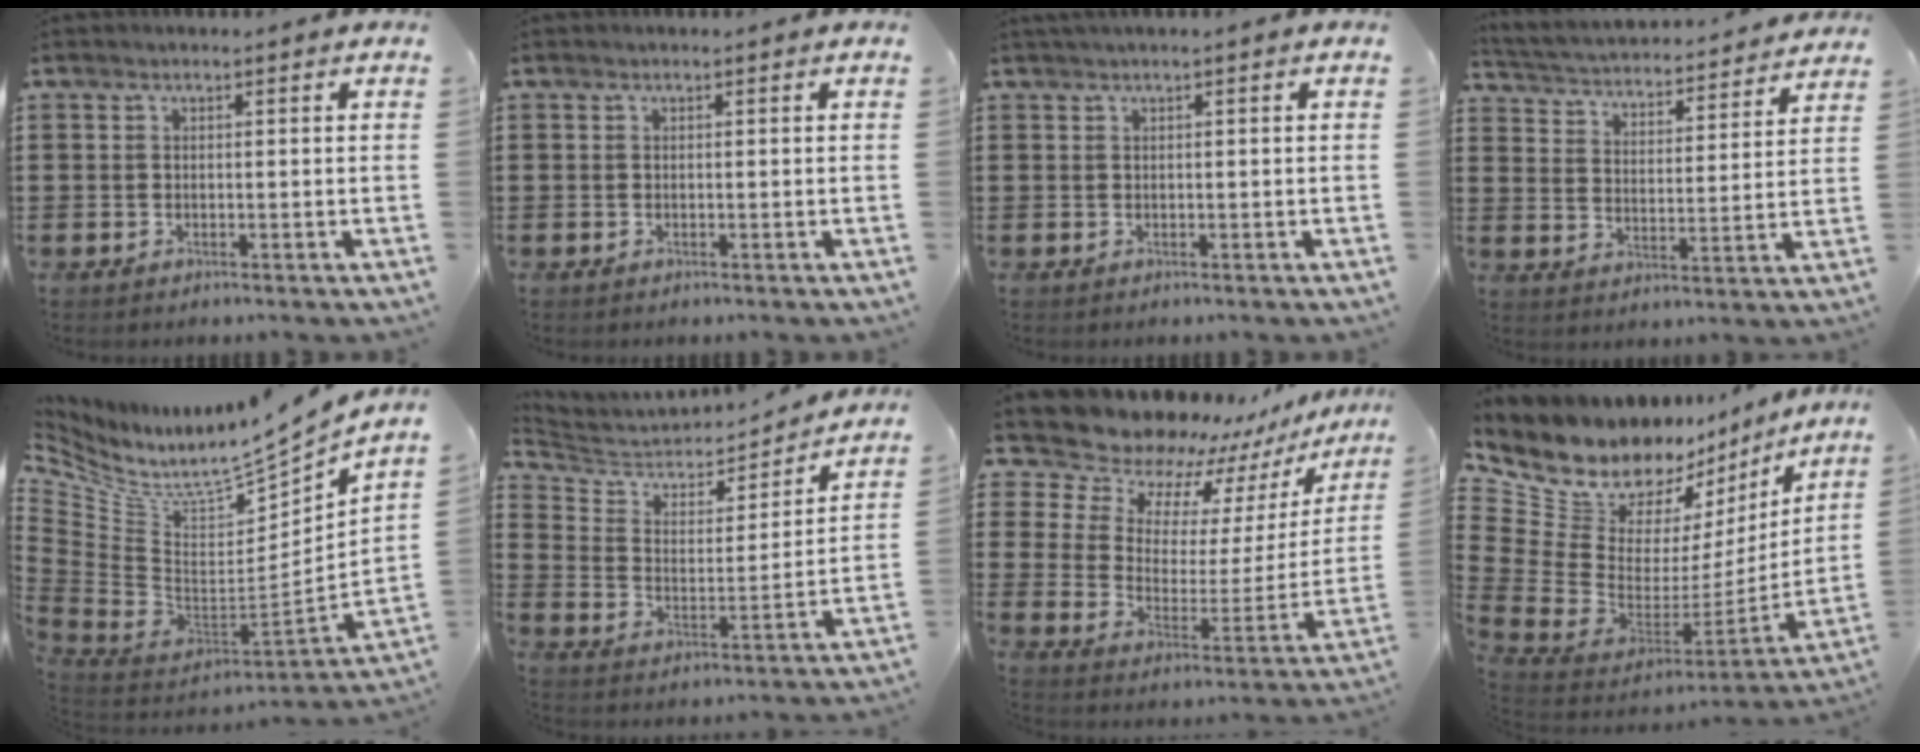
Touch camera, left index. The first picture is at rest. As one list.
[{"total": 0.0}, {"total": 0.6, "force": [0.2, -0.1, 0.5], "torque": [-0.009, -0.004, 0.006]}, {"total": 3.0, "force": [3.0, 0.0, 0.2], "torque": [-0.025, -0.032, 0.041]}, {"total": 7.3, "force": [5.1, 2.3, 4.6], "torque": [-0.106, -0.060, 0.080]}, {"total": 4.6, "force": [4.1, 1.8, 0.8], "torque": [-0.047, -0.031, 0.064]}, {"total": 10.3, "force": [9.9, 2.6, 0.3], "torque": [-0.059, -0.096, 0.172]}, {"total": 12.0, "force": [9.2, 6.6, 4.1], "torque": [-0.123, -0.090, 0.164]}]